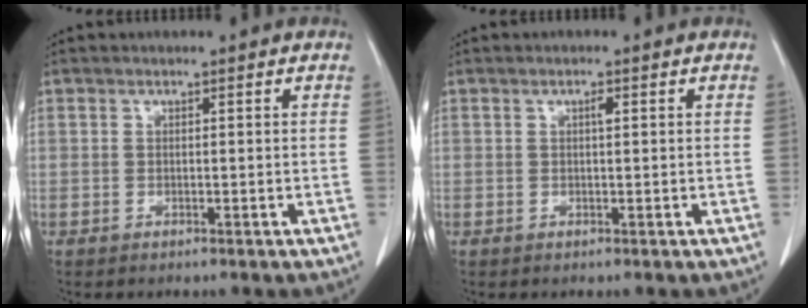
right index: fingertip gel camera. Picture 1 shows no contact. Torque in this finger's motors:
{"motor_torque": [0.13, 0.09, 0.02, 0.01]}